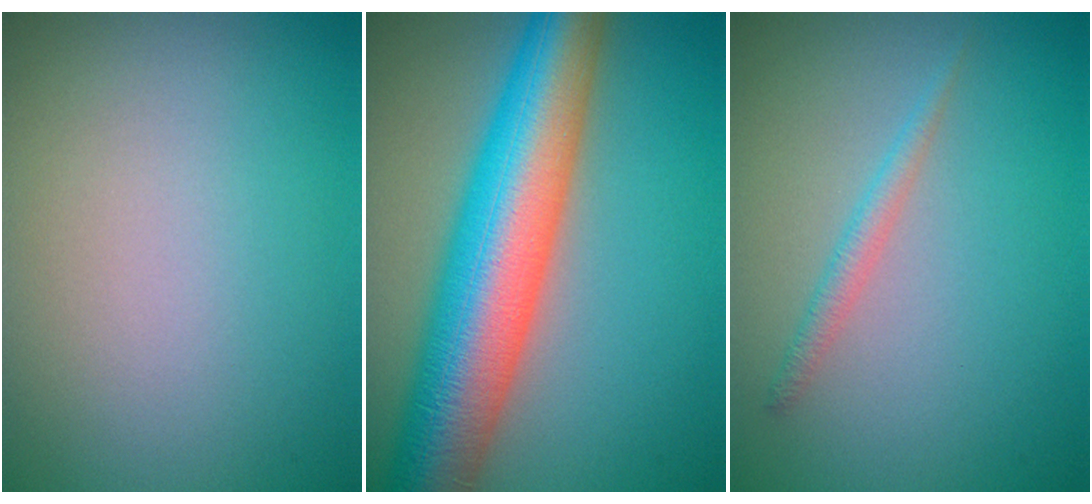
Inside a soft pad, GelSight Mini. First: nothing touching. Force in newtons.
{"total": 12.3, "press": 12.3, "slide": 0.1}
{"total": 1.3, "press": 1.3, "slide": 0.1}